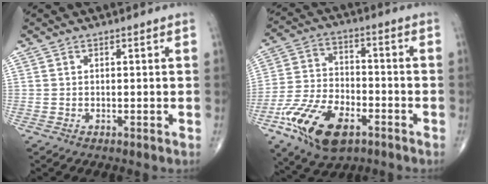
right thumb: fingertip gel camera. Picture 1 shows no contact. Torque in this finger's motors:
{"motor_torque": [2.77, 2.23, 1.14, -1.38, 0.43]}